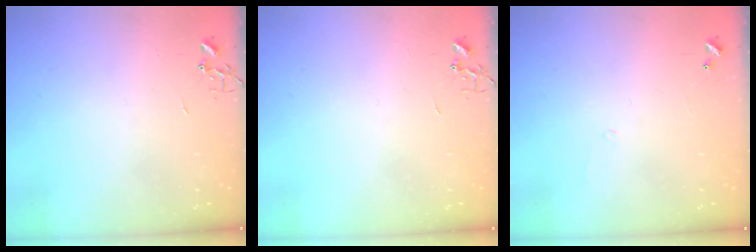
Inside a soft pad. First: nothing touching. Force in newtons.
{"total": 0.0}
{"total": 5.6, "press": 5.6, "slide": 0.4}